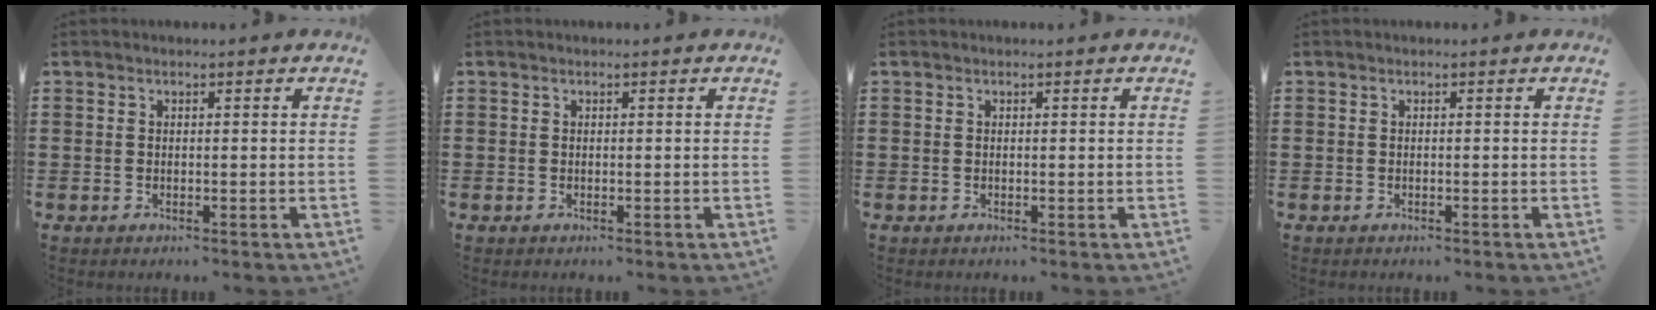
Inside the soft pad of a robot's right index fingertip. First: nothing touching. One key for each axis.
{"total": 0.0}
{"total": 0.0}
{"total": 0.0}